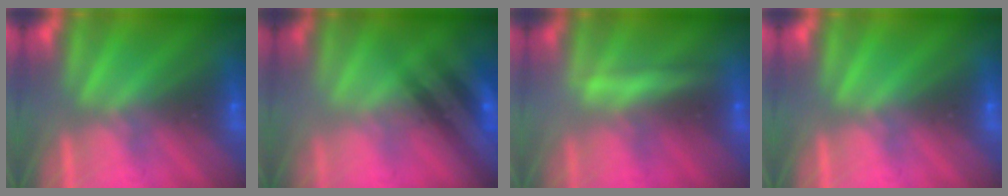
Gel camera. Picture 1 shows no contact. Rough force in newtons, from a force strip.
{"total": 2.8}
{"total": 2.0}
{"total": 0.0}